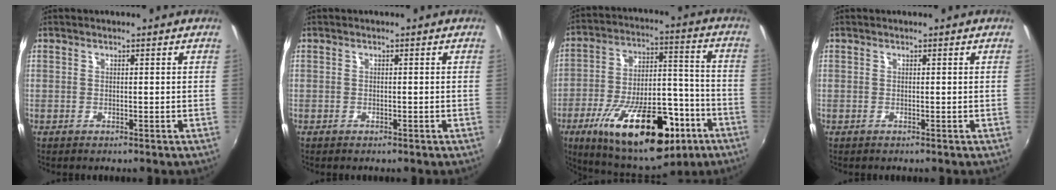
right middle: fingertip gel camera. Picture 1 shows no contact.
{"total": 0.6, "force": [-0.4, 0.3, 0.2], "torque": [-0.005, -0.004, -0.009]}
{"total": 26.2, "force": [-13.6, 11.5, 19.3], "torque": [-0.330, -0.008, -0.193]}
{"total": 0.0}